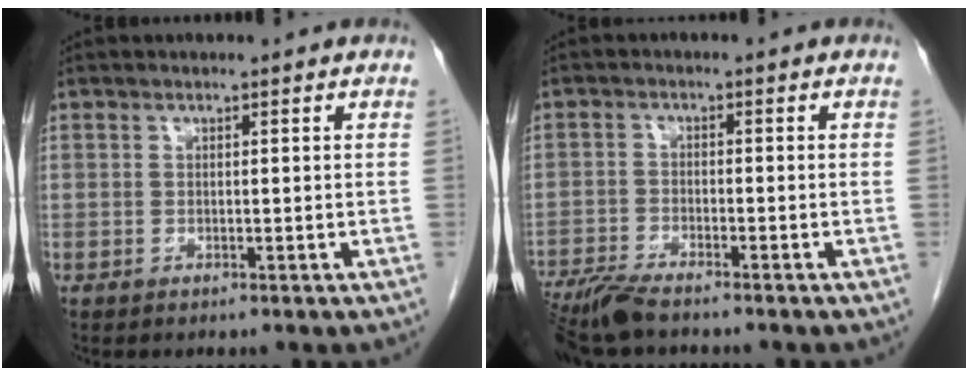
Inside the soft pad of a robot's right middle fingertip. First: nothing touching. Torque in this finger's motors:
{"motor_torque": [0.71, -0.69, 0.07, 0.04]}